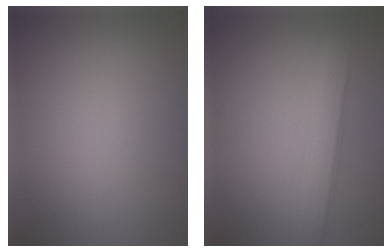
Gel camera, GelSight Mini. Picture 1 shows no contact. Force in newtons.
{"total": 3.0, "press": 2.9, "slide": 0.2}